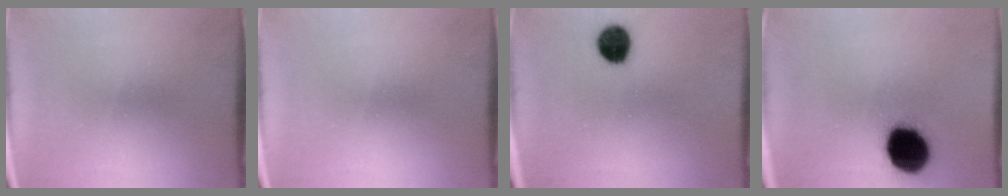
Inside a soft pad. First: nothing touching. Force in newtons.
{"total": 0.0}
{"total": 6.7}
{"total": 16.9}